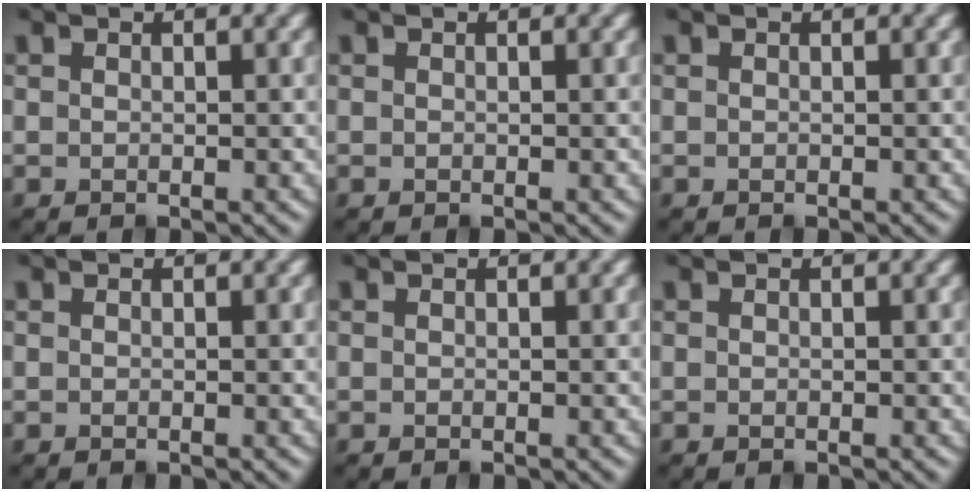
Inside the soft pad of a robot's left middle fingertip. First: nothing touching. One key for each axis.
{"total": 0.0}
{"total": 0.0}
{"total": 0.0}
{"total": 0.0}
{"total": 0.0}